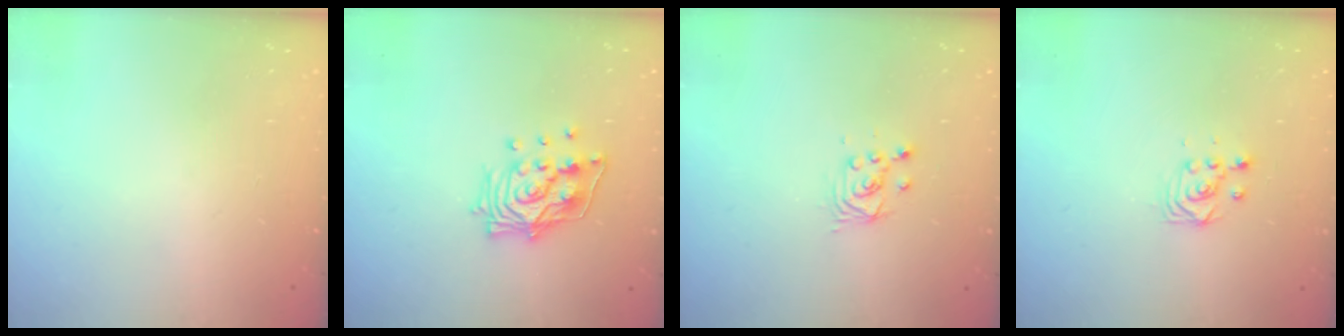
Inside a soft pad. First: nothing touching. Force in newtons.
{"total": 13.5, "press": 13.5, "slide": 1.6}
{"total": 2.6, "press": 2.6, "slide": 0.1}
{"total": 3.4, "press": 3.4, "slide": 0.1}